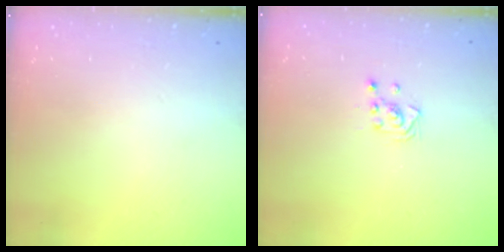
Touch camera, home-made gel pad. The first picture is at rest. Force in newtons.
{"total": 2.9, "press": 2.8, "slide": 0.3}